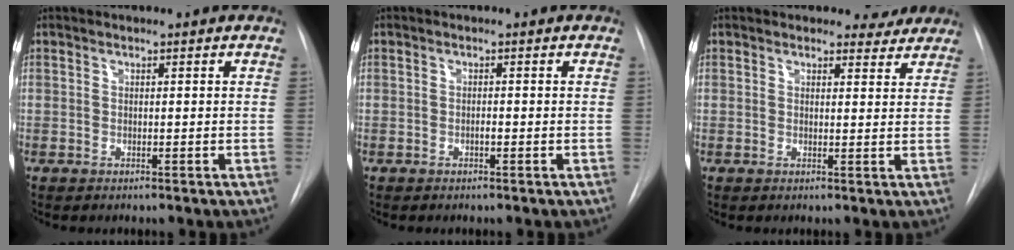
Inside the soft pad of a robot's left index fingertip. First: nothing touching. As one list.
[{"total": 0.5, "force": [-0.3, 0.1, 0.5], "torque": [-0.006, 0.001, -0.005]}, {"total": 3.4, "force": [3.1, 1.4, 0.0], "torque": [0.009, -0.012, 0.025]}]